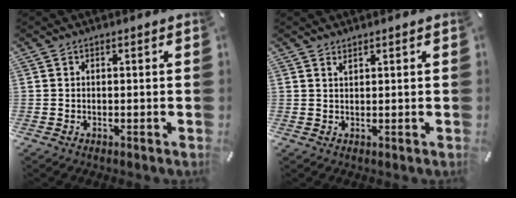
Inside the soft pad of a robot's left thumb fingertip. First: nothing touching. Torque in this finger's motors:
{"motor_torque": [0.23, 0.02, -0.17, 0.14, 0.03]}